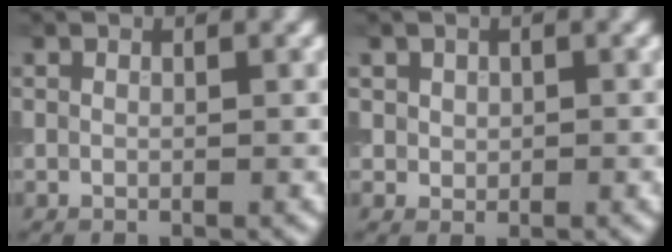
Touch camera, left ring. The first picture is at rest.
{"total": 1.3, "force": [0.5, 1.2, 0.4], "torque": [-0.004, -0.003, 0.012]}